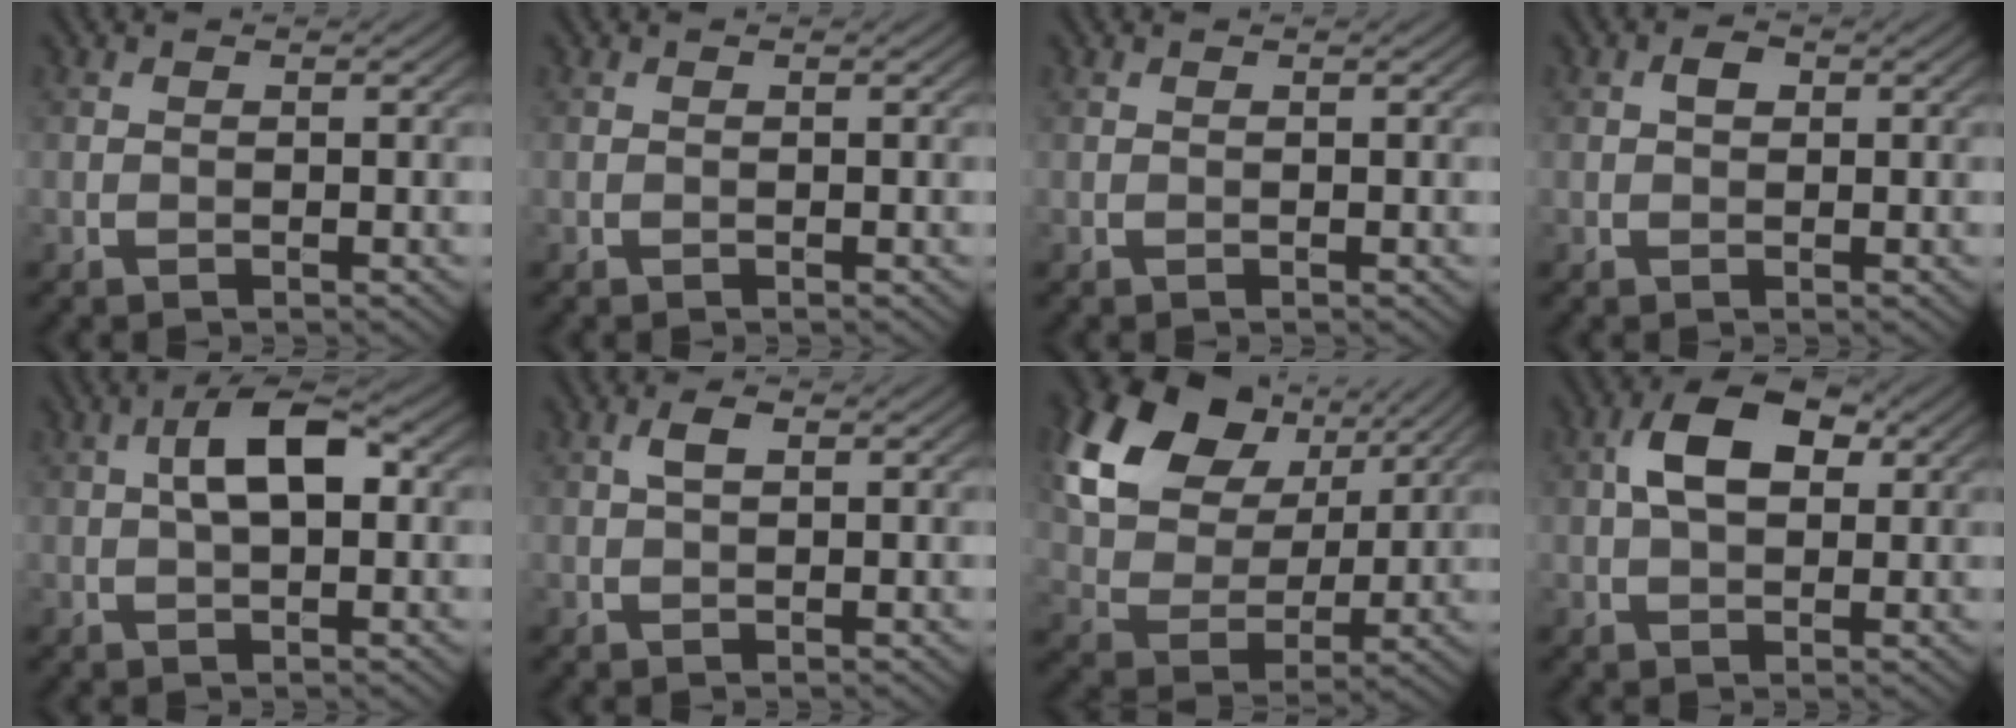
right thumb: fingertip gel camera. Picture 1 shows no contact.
{"total": 0.0}
{"total": 0.0}
{"total": 1.6, "force": [0.4, 1.0, 1.1], "torque": [-0.019, 0.004, 0.004]}
{"total": 6.1, "force": [1.0, 2.5, 5.5], "torque": [-0.096, 0.014, 0.012]}
{"total": 2.0, "force": [0.6, 0.8, 1.7], "torque": [-0.034, 0.006, 0.010]}
{"total": 20.1, "force": [9.5, 14.2, 10.6], "torque": [-0.278, 0.040, 0.215]}
{"total": 7.2, "force": [1.7, 4.1, 5.6], "torque": [-0.104, 0.014, 0.022]}